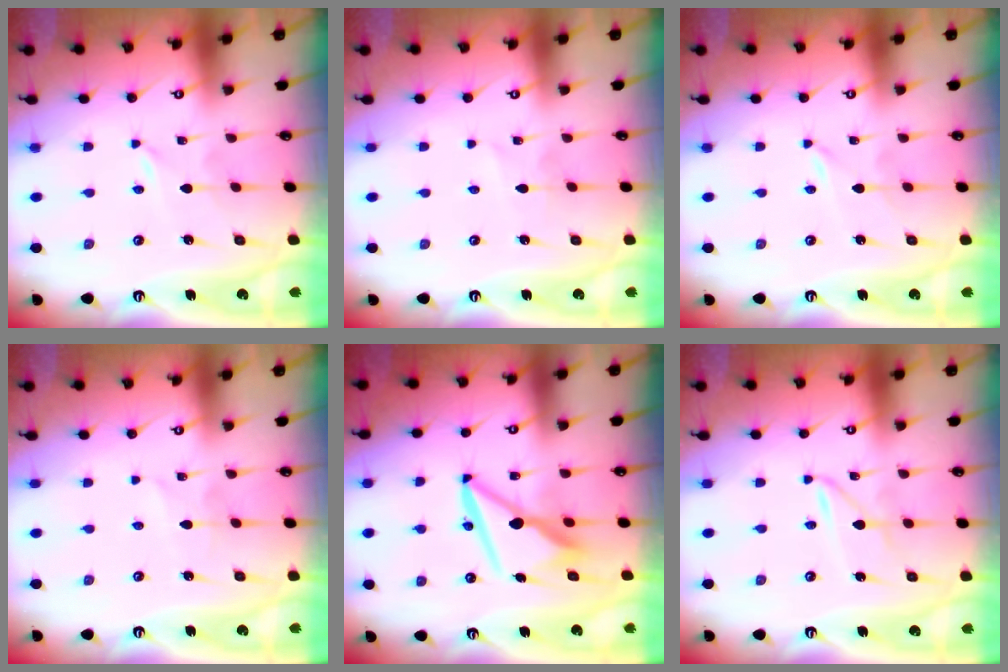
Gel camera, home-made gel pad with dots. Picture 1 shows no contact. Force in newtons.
{"total": 2.8, "press": 2.7, "slide": 0.3}
{"total": 0.0}
{"total": 1.7, "press": 1.6, "slide": 0.2}
{"total": 10.1, "press": 9.9, "slide": 1.8}
{"total": 1.7, "press": 1.7, "slide": 0.1}